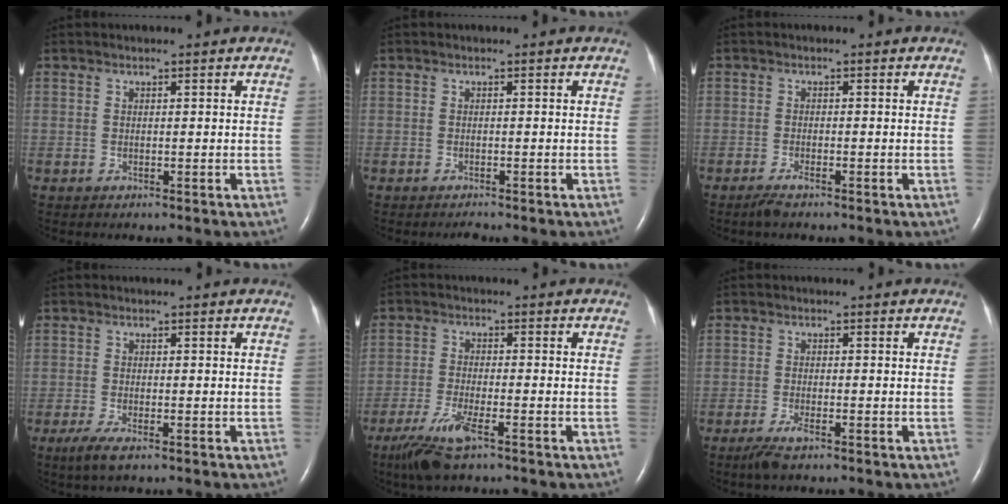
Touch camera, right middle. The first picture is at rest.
{"total": 0.5, "force": [-0.5, -0.1, 0.1], "torque": [-0.005, -0.002, -0.007]}
{"total": 1.8, "force": [-1.4, 0.2, 1.1], "torque": [-0.034, -0.006, -0.027]}
{"total": 3.0, "force": [-1.8, 0.5, 2.4], "torque": [-0.058, -0.010, -0.039]}
{"total": 6.7, "force": [-4.3, 0.9, 5.0], "torque": [-0.112, -0.017, -0.079]}
{"total": 2.8, "force": [-2.0, 0.4, 1.9], "torque": [-0.050, -0.007, -0.039]}